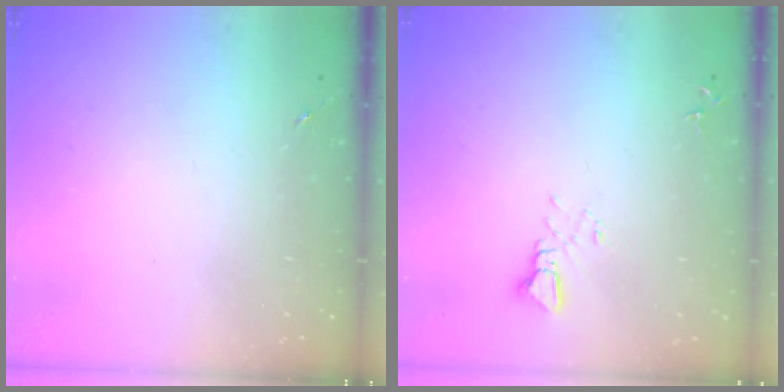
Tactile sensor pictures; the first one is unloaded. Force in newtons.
{"total": 3.6, "press": 3.6, "slide": 0.3}